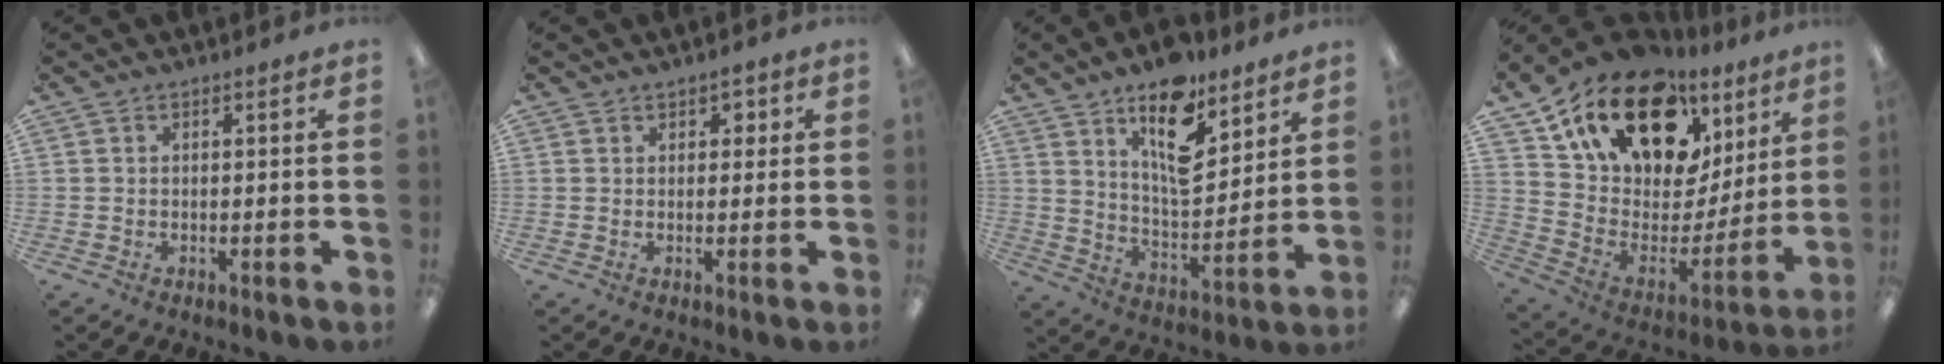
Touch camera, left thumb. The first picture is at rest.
{"total": 1.9, "force": [1.1, 1.4, 0.8], "torque": [-0.009, 0.001, 0.018]}
{"total": 15.3, "force": [10.2, 6.4, 9.4], "torque": [-0.135, -0.061, 0.171]}
{"total": 19.5, "force": [14.1, 9.5, 9.5], "torque": [-0.167, -0.098, 0.250]}